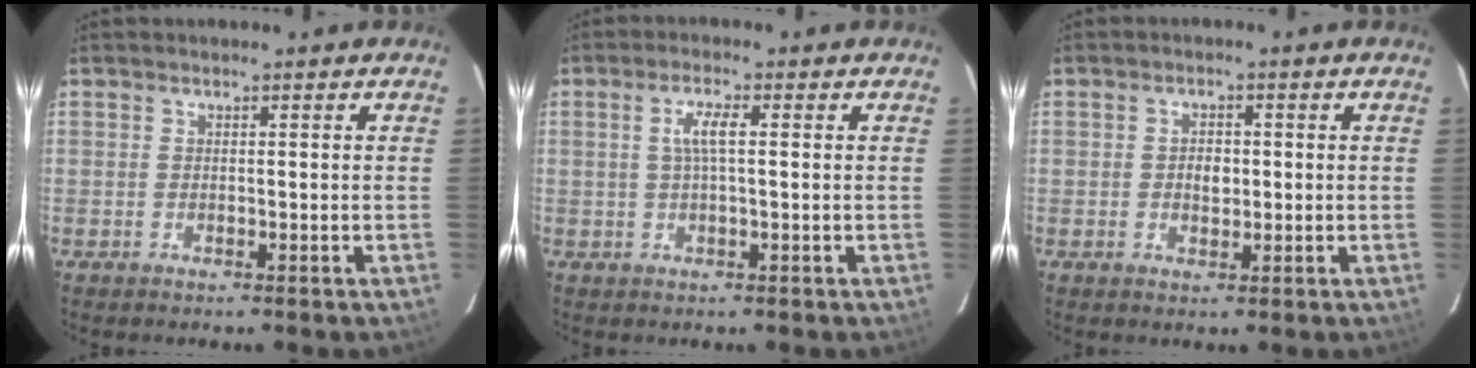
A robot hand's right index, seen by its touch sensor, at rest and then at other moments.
{"total": 3.5, "force": [0.6, 0.5, 3.5], "torque": [-0.067, 0.005, 0.010]}
{"total": 2.6, "force": [0.0, 1.8, 1.9], "torque": [-0.030, 0.005, -0.001]}